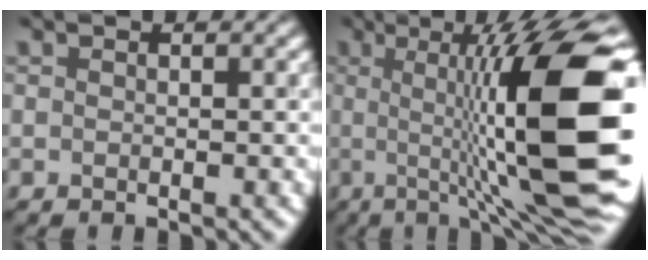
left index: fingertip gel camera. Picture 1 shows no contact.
{"total": 15.3, "force": [0.2, 3.4, 14.9], "torque": [-0.189, 0.009, -0.004]}